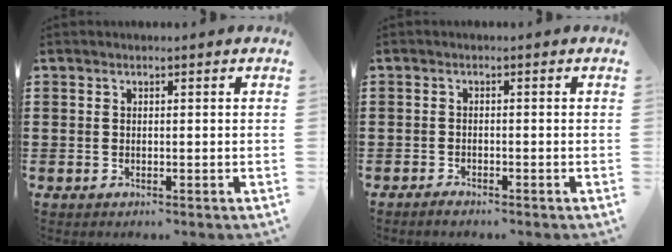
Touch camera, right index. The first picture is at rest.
{"total": 0.9, "force": [-0.9, 0.0, 0.1], "torque": [-0.006, -0.003, -0.016]}